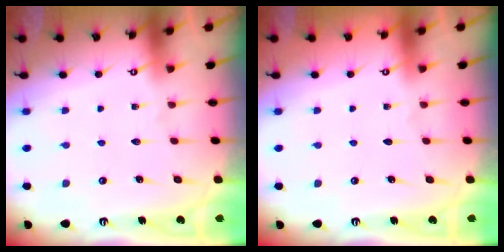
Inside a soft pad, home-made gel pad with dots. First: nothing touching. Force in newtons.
{"total": 0.0}